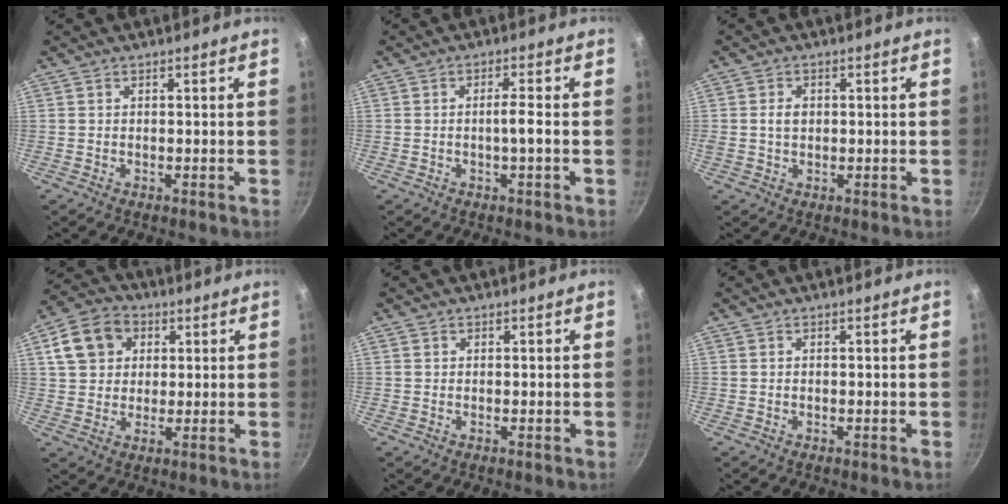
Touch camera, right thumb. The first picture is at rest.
{"total": 2.7, "force": [-0.7, -0.2, 2.6], "torque": [-0.050, 0.009, -0.013]}
{"total": 2.8, "force": [0.2, 2.1, 1.9], "torque": [-0.024, 0.004, 0.003]}
{"total": 10.9, "force": [3.7, 8.6, 5.5], "torque": [-0.080, 0.012, 0.051]}
{"total": 0.0}
{"total": 0.0}